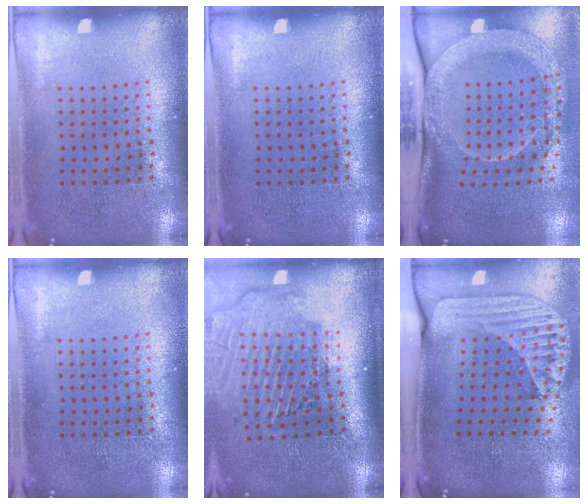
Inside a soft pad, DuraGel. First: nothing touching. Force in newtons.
{"total": 0.0}
{"total": 2.4, "press": 2.1, "slide": 1.1}
{"total": 0.0}
{"total": 2.9, "press": 2.2, "slide": 1.8}
{"total": 2.5, "press": 1.8, "slide": 1.8}